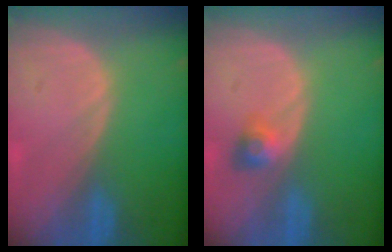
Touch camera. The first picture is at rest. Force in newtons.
{"total": 3.0, "press": 2.7, "slide": 1.3}